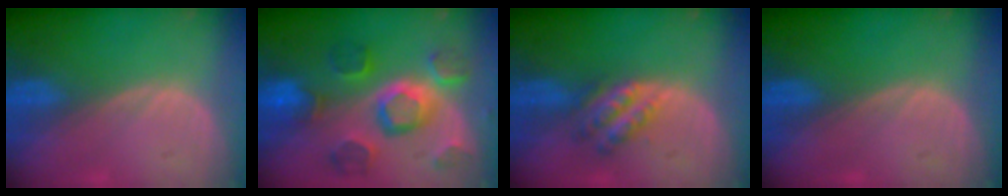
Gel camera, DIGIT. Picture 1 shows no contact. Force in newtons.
{"total": 11.6, "press": 10.0, "slide": 5.8}
{"total": 5.4, "press": 5.0, "slide": 2.2}
{"total": 0.0}